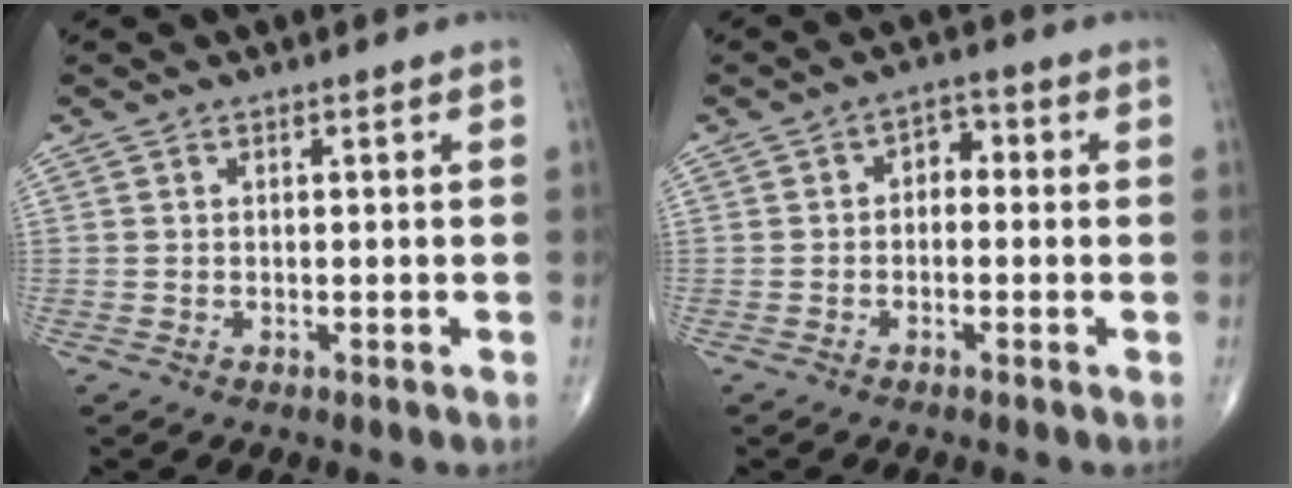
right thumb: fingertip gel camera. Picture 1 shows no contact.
{"total": 3.6, "force": [-0.1, 2.5, 2.6], "torque": [-0.018, 0.017, -0.015]}